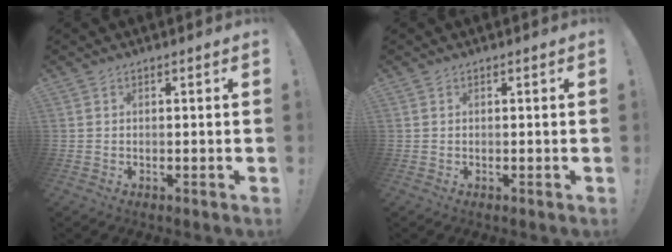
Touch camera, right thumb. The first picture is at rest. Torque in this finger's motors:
{"motor_torque": [-0.19, 0.02, -0.04, 0.18, 0.03]}